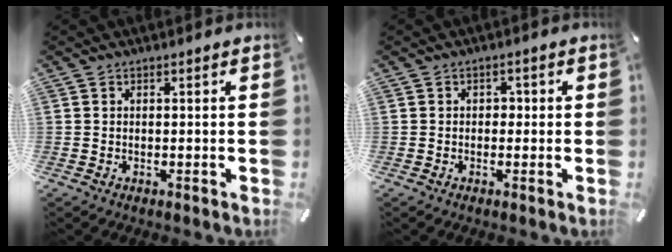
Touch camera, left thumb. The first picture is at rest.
{"total": 1.5, "force": [-0.6, 1.2, 0.7], "torque": [-0.015, 0.007, -0.015]}